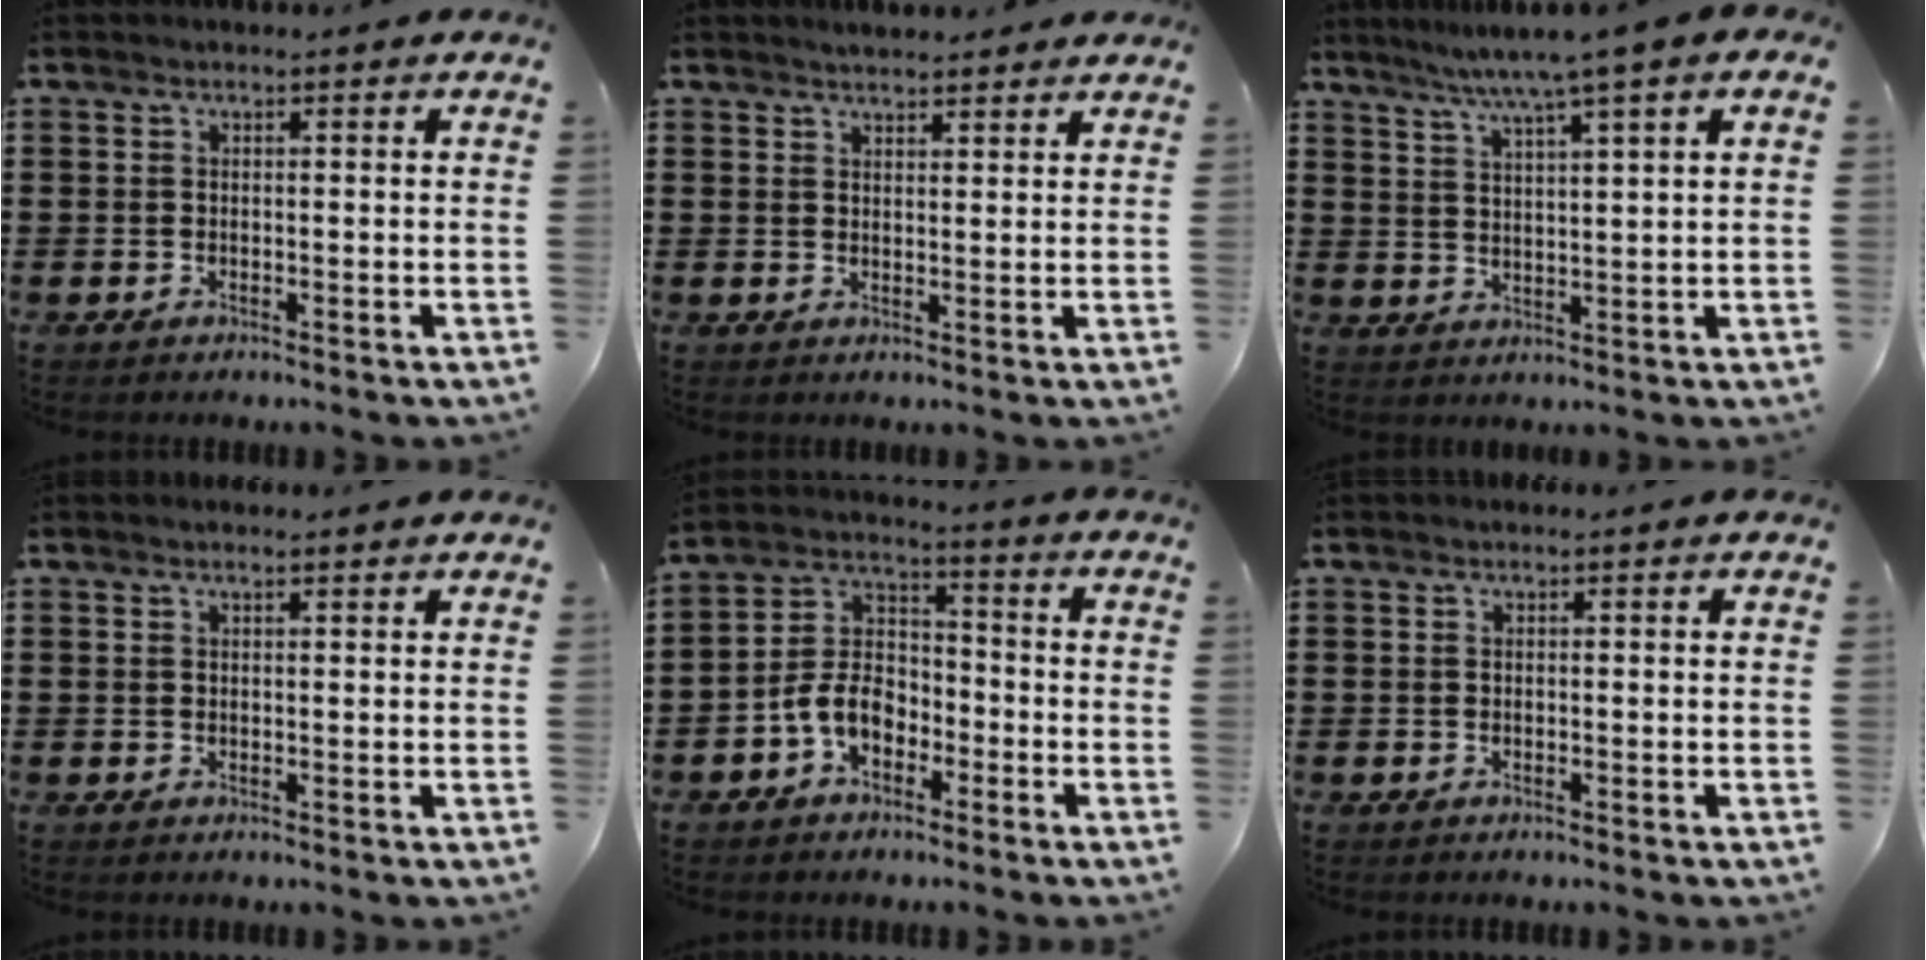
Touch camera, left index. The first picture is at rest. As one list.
[{"total": 2.2, "force": [2.2, 0.2, 0.1], "torque": [-0.008, 0.000, 0.041]}, {"total": 5.6, "force": [4.1, -0.7, 3.8], "torque": [-0.085, -0.015, 0.068]}, {"total": 0.8, "force": [0.7, 0.1, 0.4], "torque": [-0.009, 0.000, 0.012]}, {"total": 6.8, "force": [-3.6, 4.4, 3.8], "torque": [-0.097, 0.011, -0.076]}, {"total": 0.0}]